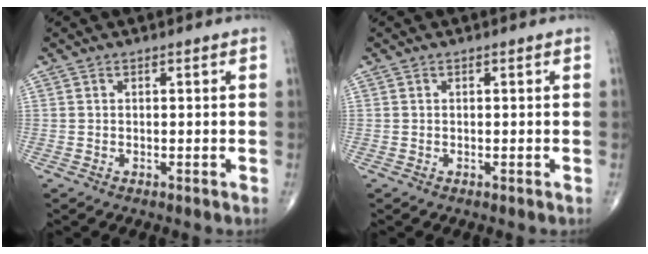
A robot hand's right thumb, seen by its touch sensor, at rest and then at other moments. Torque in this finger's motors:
{"motor_torque": [0.00, 0.00, -0.08, 0.08, 0.02]}